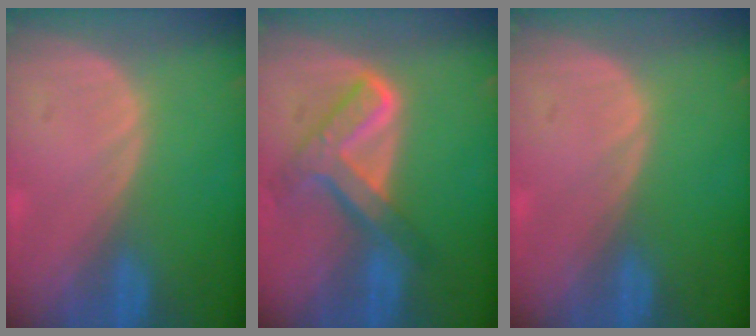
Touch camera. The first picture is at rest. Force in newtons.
{"total": 7.9, "press": 6.7, "slide": 4.1}
{"total": 0.0}